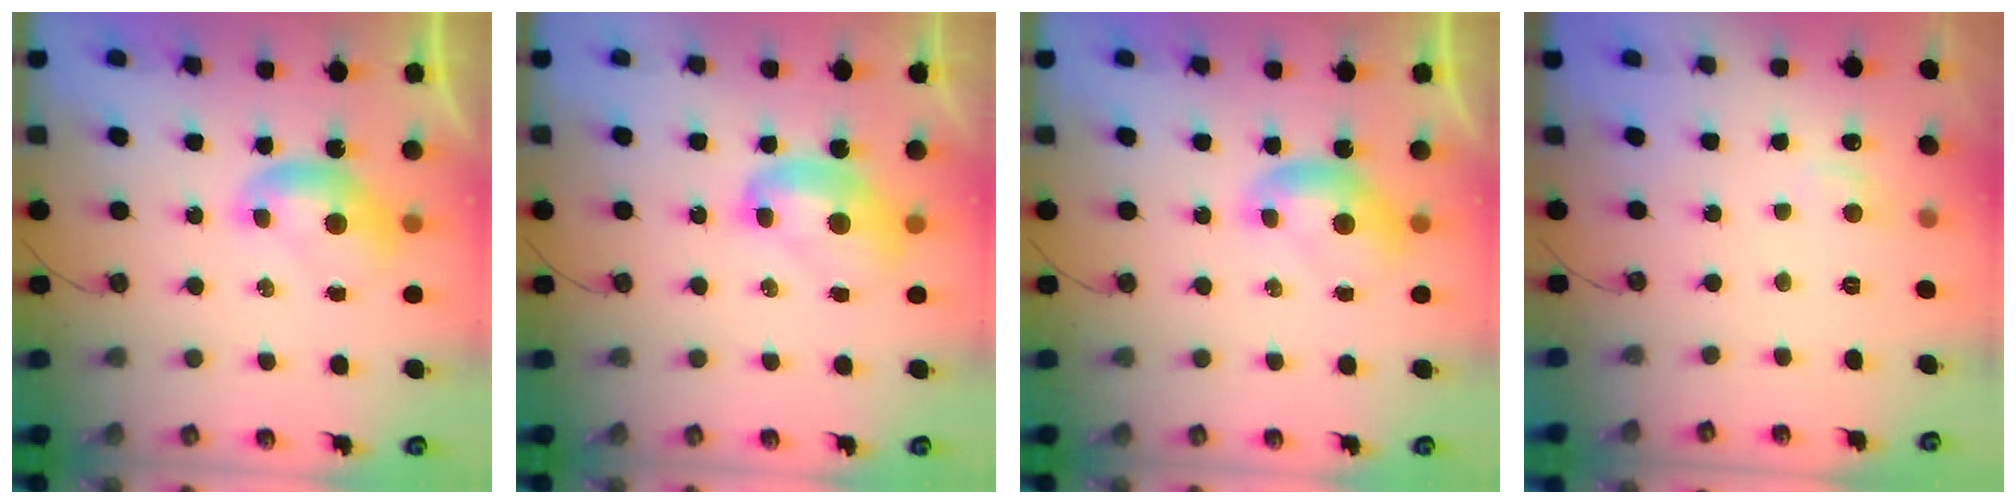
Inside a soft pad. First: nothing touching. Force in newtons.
{"total": 2.4, "press": 2.4, "slide": 0.3}
{"total": 0.0}
{"total": 1.3, "press": 1.2, "slide": 0.5}